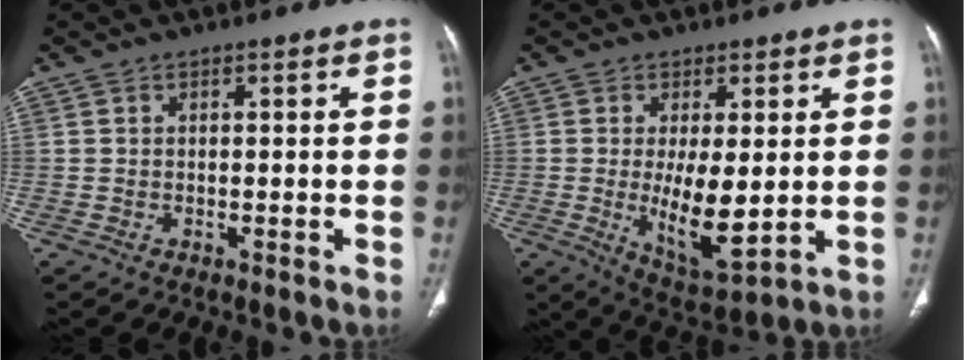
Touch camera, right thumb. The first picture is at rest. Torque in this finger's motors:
{"motor_torque": [1.52, 1.53, 0.61, -0.59, 0.26]}